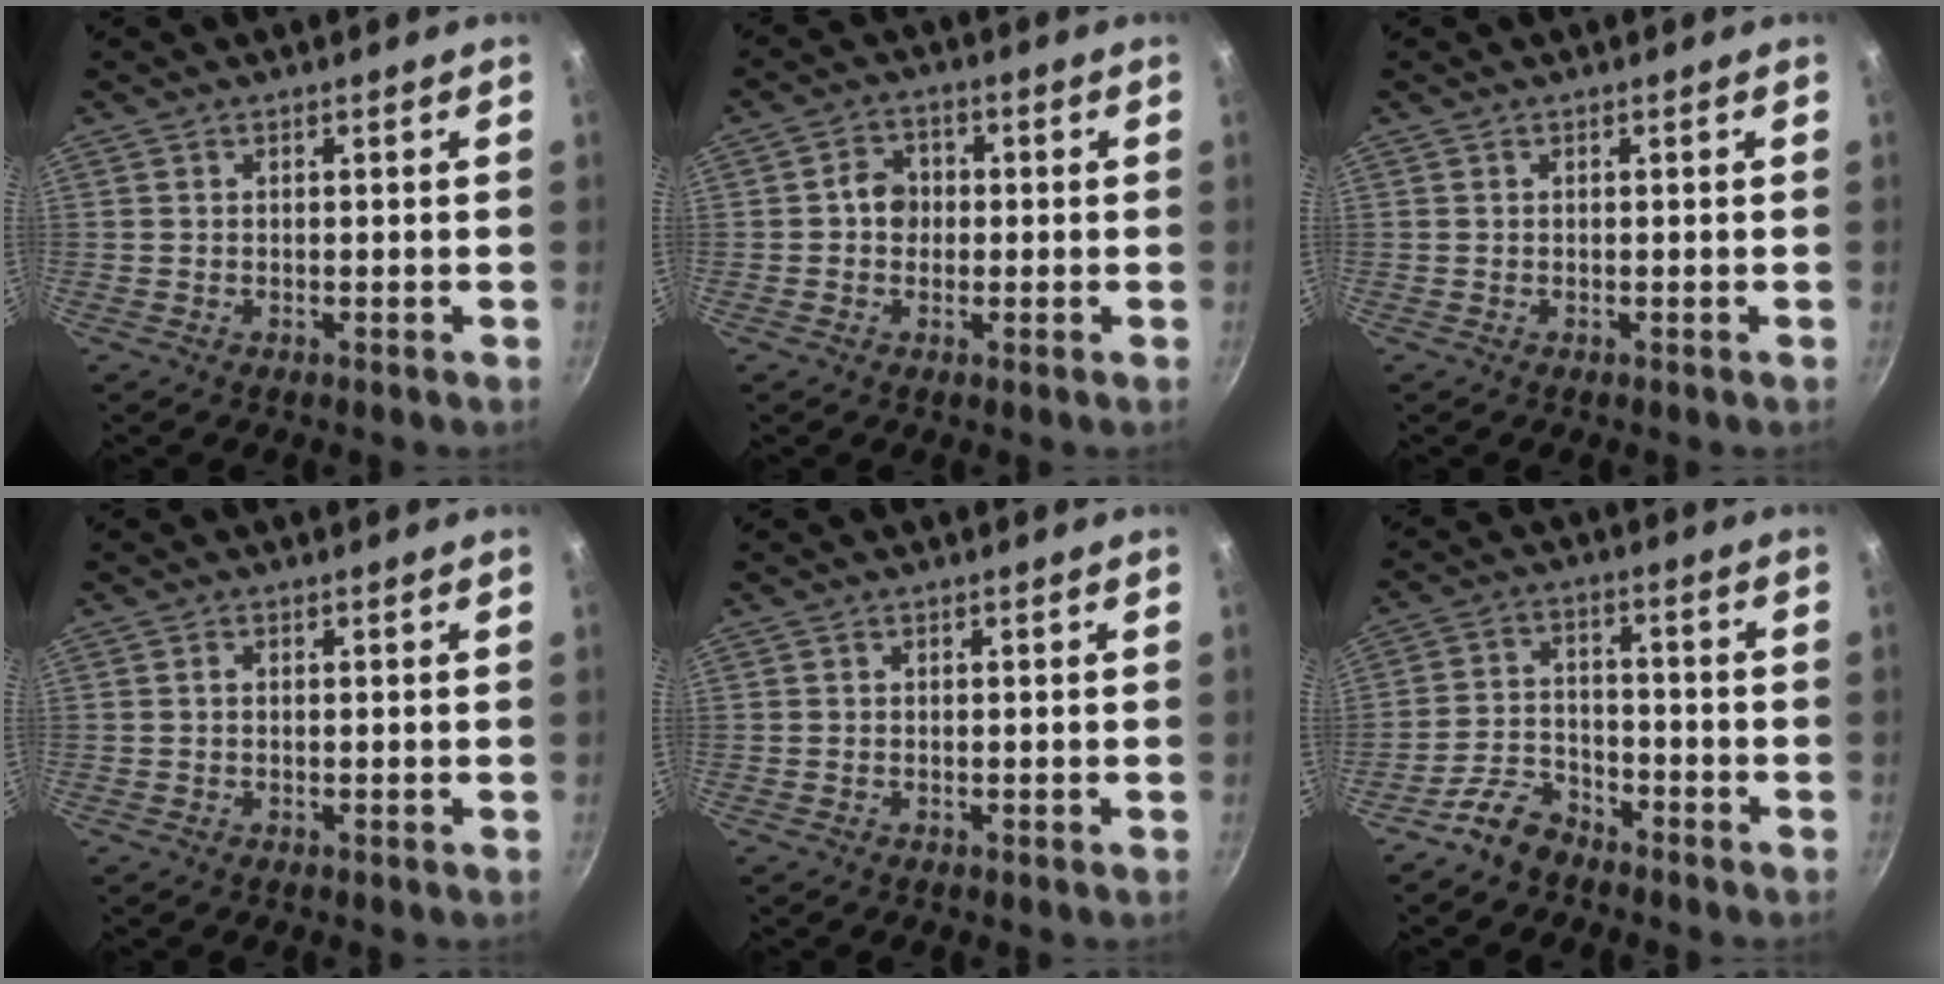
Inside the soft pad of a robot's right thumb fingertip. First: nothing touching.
{"total": 4.5, "force": [-0.2, 3.9, 2.2], "torque": [-0.007, 0.011, -0.010]}
{"total": 0.0}
{"total": 0.5, "force": [-0.1, 0.4, 0.3], "torque": [-0.006, 0.003, -0.002]}
{"total": 0.0}
{"total": 6.6, "force": [-5.2, 3.4, 2.2], "torque": [-0.030, 0.054, -0.104]}